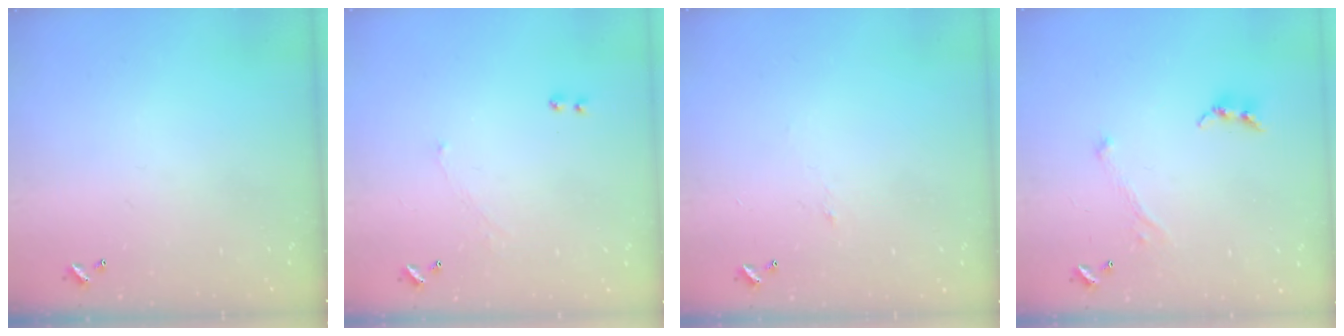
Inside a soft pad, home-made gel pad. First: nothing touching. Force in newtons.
{"total": 1.0, "press": 0.7, "slide": 0.6}
{"total": 0.9, "press": 0.6, "slide": 0.6}
{"total": 0.8, "press": 0.7, "slide": 0.4}